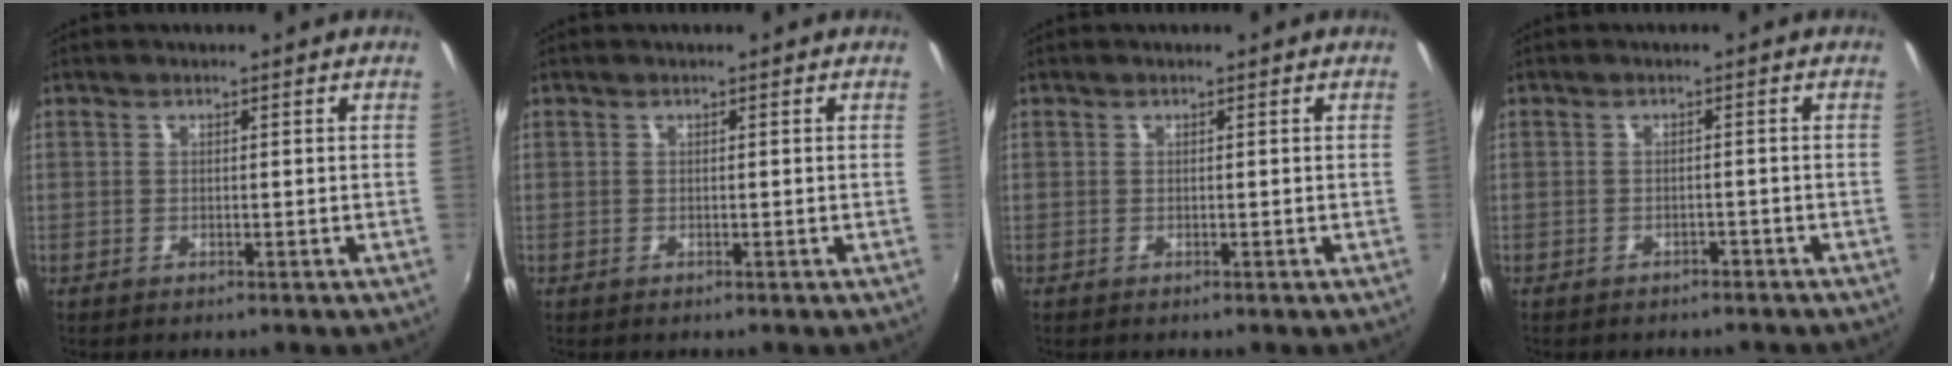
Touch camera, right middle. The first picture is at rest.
{"total": 0.0}
{"total": 0.0}
{"total": 3.1, "force": [-2.7, 1.4, 0.7], "torque": [-0.018, -0.011, -0.035]}